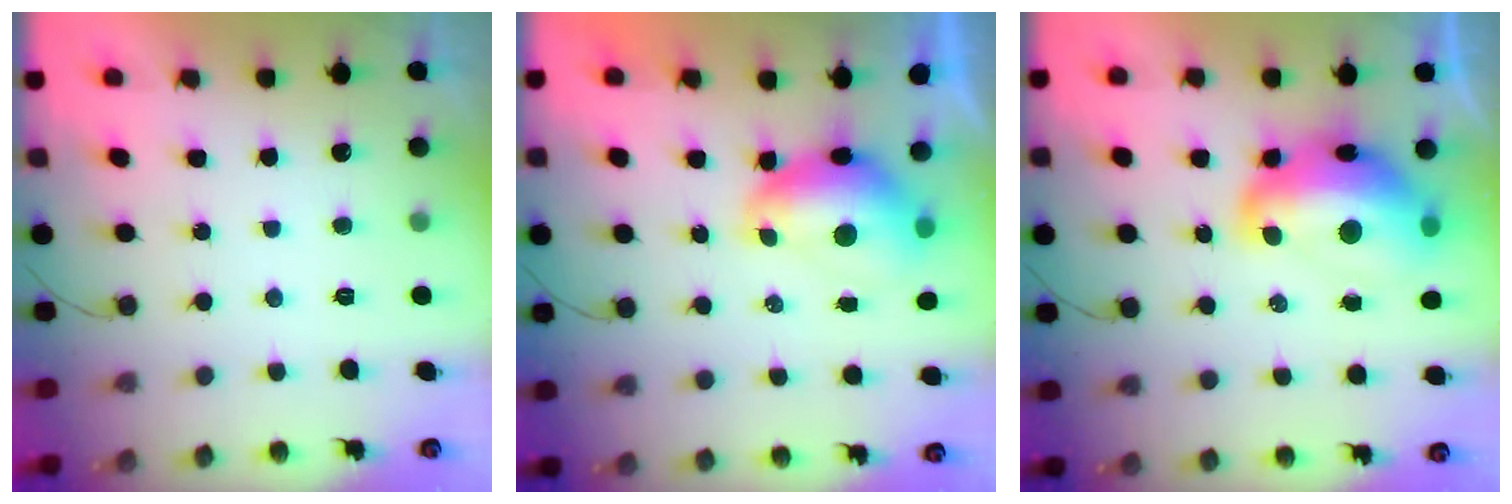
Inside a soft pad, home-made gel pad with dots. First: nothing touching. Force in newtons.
{"total": 8.1, "press": 8.0, "slide": 1.0}
{"total": 18.6, "press": 18.6, "slide": 1.6}